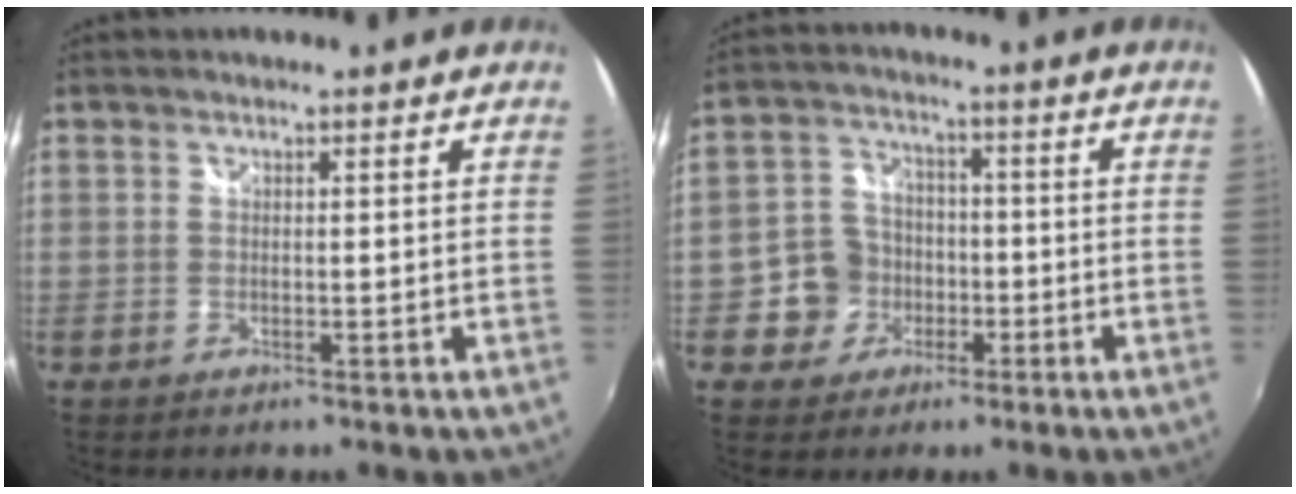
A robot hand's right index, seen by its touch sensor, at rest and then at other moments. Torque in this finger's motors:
{"motor_torque": [0.06, -0.01, -0.33, -0.21]}